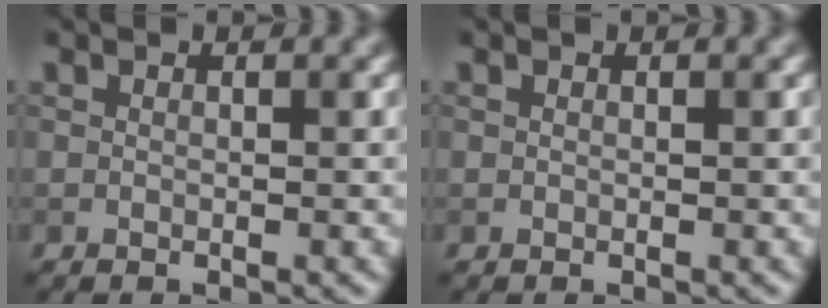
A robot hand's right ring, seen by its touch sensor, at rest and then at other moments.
{"total": 0.0}